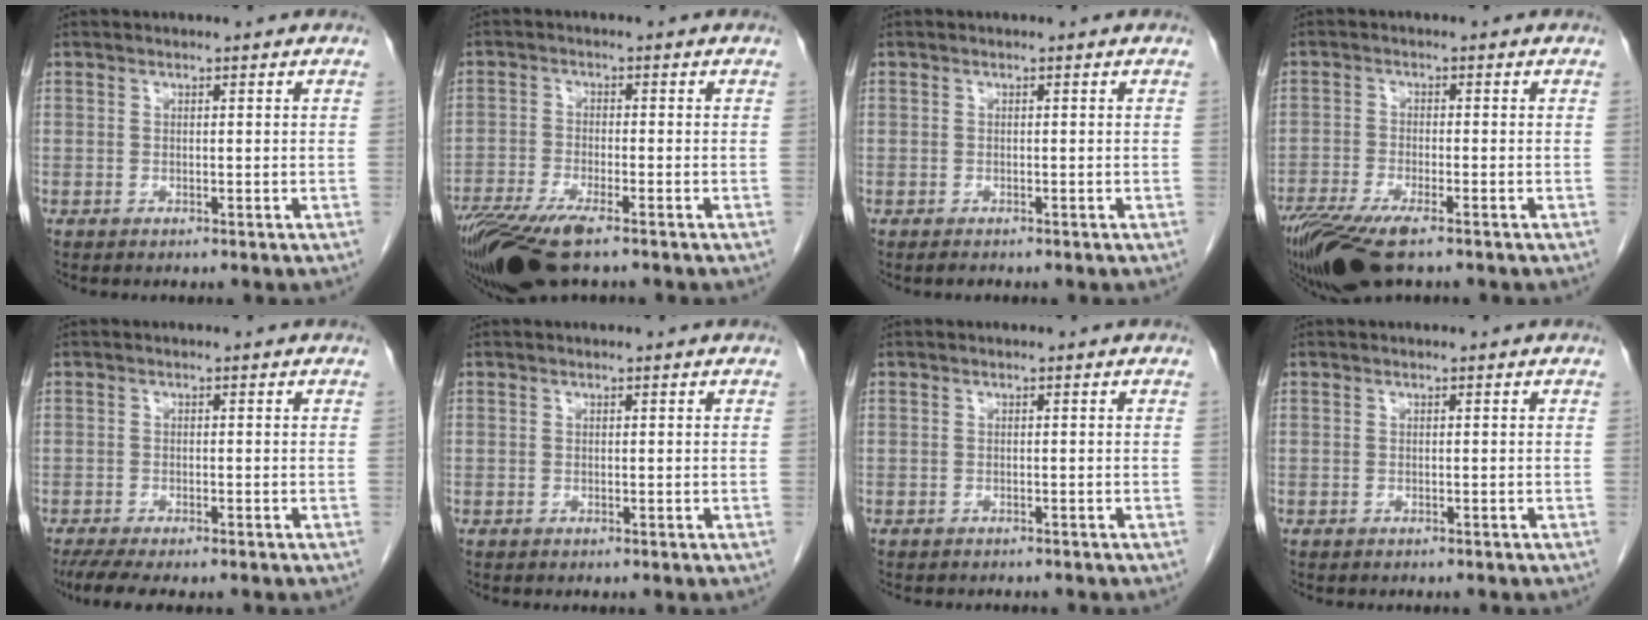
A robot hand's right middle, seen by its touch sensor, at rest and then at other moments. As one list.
[{"total": 12.0, "force": [-8.5, 2.8, 8.0], "torque": [-0.159, -0.024, -0.147]}, {"total": 0.6, "force": [-0.6, 0.2, 0.2], "torque": [-0.008, -0.001, -0.008]}, {"total": 11.4, "force": [-8.0, 2.8, 7.7], "torque": [-0.146, -0.024, -0.138]}, {"total": 7.6, "force": [-6.2, 1.6, 4.1], "torque": [-0.060, -0.012, -0.097]}, {"total": 0.0}, {"total": 4.6, "force": [-4.1, 1.3, 1.7], "torque": [-0.023, -0.004, -0.048]}, {"total": 2.3, "force": [-2.0, 0.6, 0.9], "torque": [-0.019, -0.004, -0.020]}]